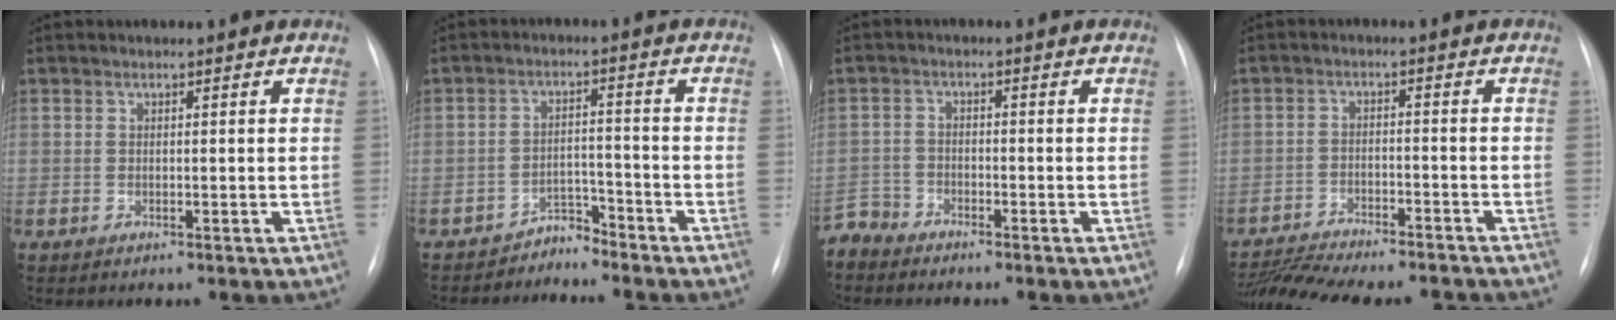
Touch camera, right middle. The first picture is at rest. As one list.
[{"total": 3.2, "force": [-3.1, 0.6, -0.5], "torque": [0.017, -0.002, -0.050]}, {"total": 3.3, "force": [-3.1, 0.7, -0.7], "torque": [0.020, -0.007, -0.060]}, {"total": 15.3, "force": [-14.1, 2.3, 5.5], "torque": [-0.114, -0.005, -0.204]}]